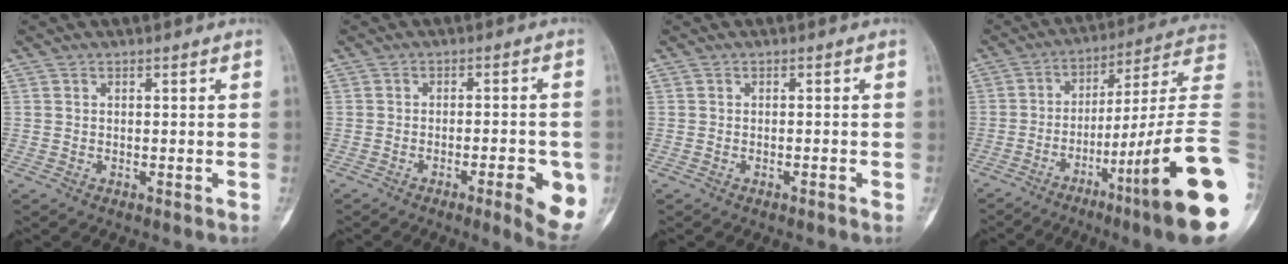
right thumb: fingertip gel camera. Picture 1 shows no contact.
{"total": 8.3, "force": [-3.1, 1.9, 7.5], "torque": [-0.091, 0.003, -0.036]}
{"total": 0.7, "force": [-0.4, 0.1, 0.6], "torque": [-0.013, 0.003, -0.005]}
{"total": 25.9, "force": [-8.3, 2.1, 24.5], "torque": [-0.295, 0.039, -0.126]}